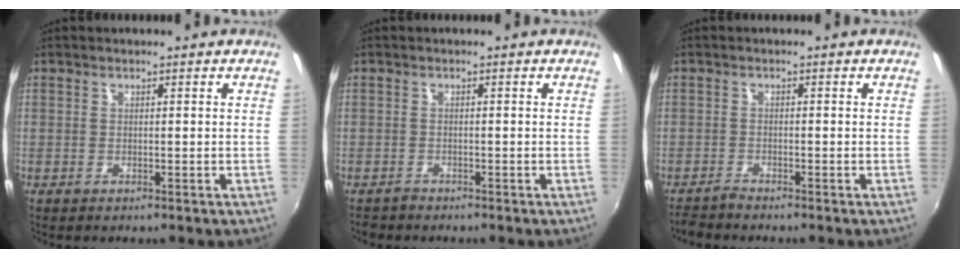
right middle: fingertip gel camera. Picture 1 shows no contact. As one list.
[{"total": 1.3, "force": [-1.2, 0.4, 0.0], "torque": [-0.005, -0.001, -0.022]}, {"total": 2.1, "force": [-2.1, -0.1, 0.4], "torque": [-0.017, -0.008, -0.044]}]